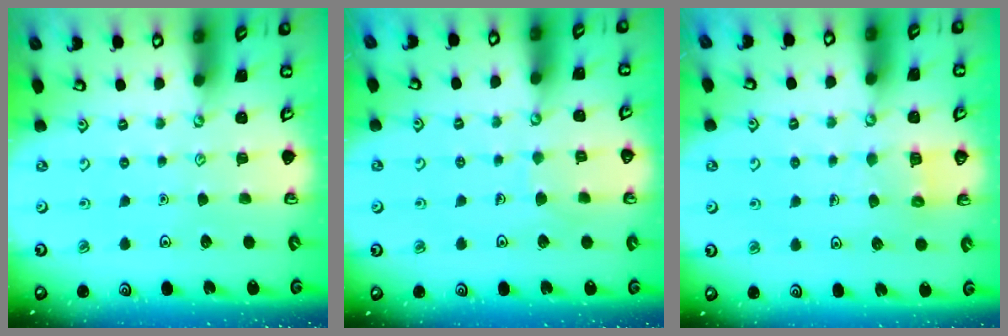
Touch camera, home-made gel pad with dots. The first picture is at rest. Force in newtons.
{"total": 4.9, "press": 4.8, "slide": 0.3}
{"total": 4.6, "press": 4.6, "slide": 0.3}